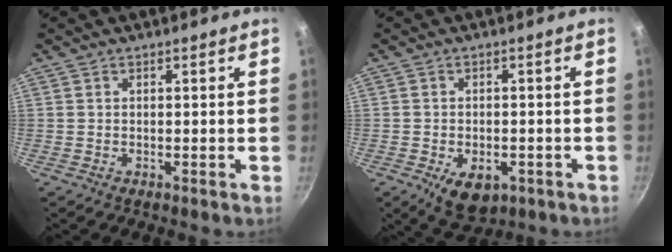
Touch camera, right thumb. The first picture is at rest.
{"total": 7.6, "force": [-2.9, 4.7, 5.2], "torque": [-0.061, 0.004, -0.030]}